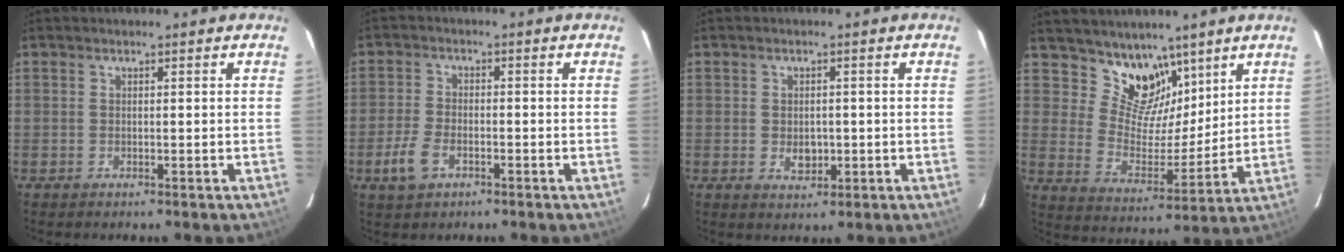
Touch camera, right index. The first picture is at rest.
{"total": 5.8, "force": [-2.9, 3.3, 3.8], "torque": [-0.095, -0.002, -0.053]}
{"total": 3.4, "force": [-0.6, 2.5, 2.2], "torque": [-0.036, -0.002, -0.005]}
{"total": 11.1, "force": [8.0, 6.8, 3.8], "torque": [-0.063, -0.012, 0.146]}